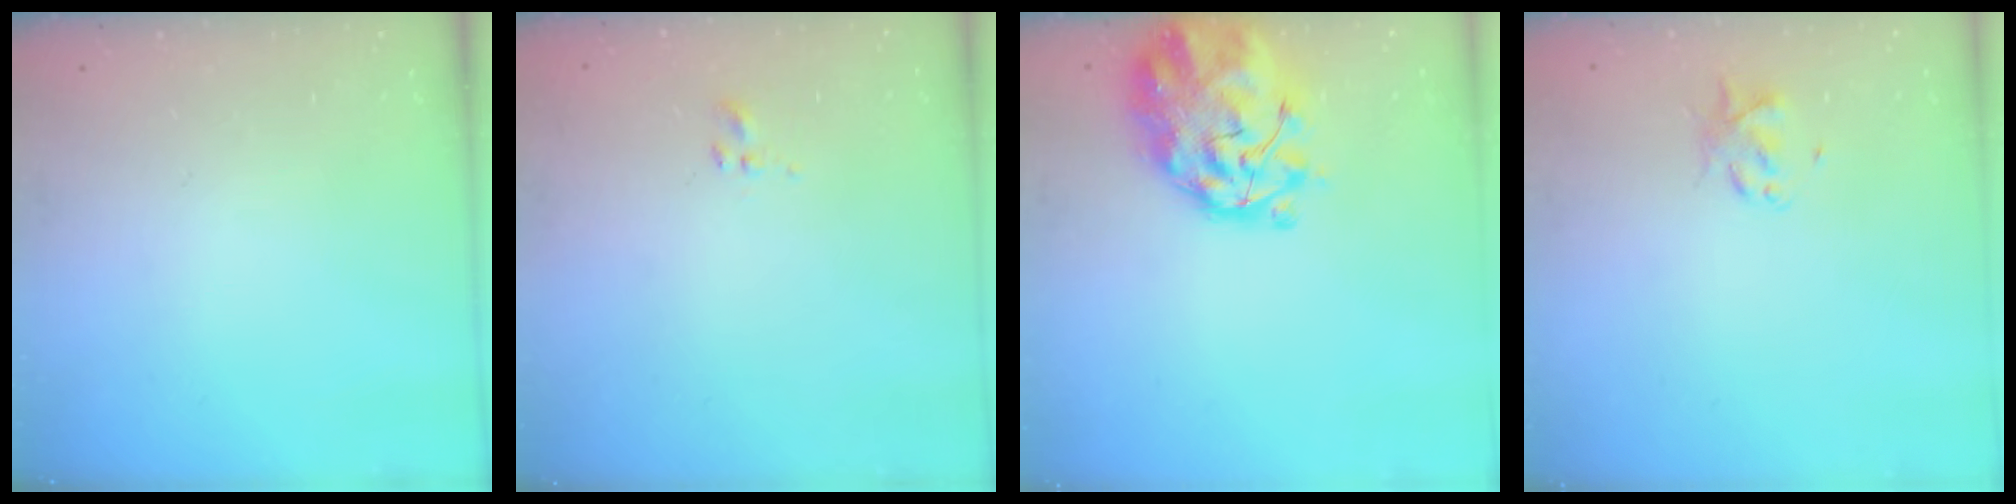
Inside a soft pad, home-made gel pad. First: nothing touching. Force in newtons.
{"total": 1.0, "press": 0.8, "slide": 0.6}
{"total": 4.4, "press": 4.0, "slide": 1.9}
{"total": 2.1, "press": 2.1, "slide": 0.4}